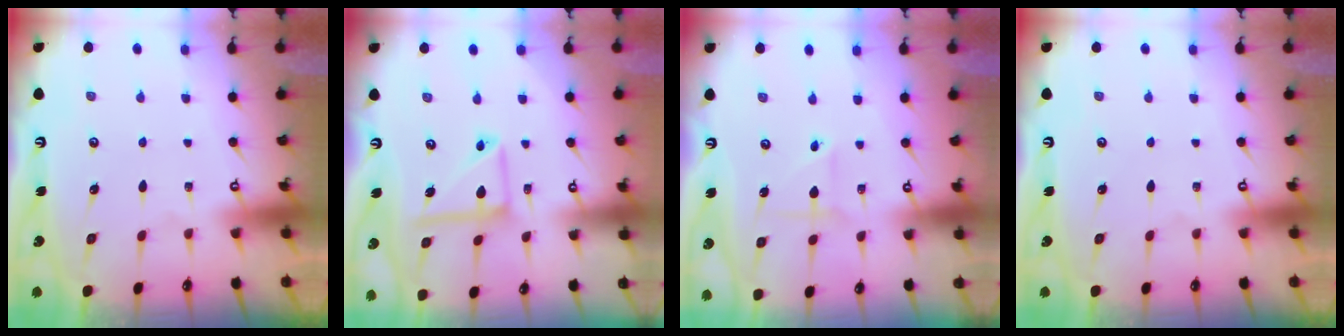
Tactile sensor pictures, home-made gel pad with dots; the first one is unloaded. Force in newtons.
{"total": 11.2, "press": 11.1, "slide": 1.0}
{"total": 2.5, "press": 2.5, "slide": 0.2}
{"total": 0.0}